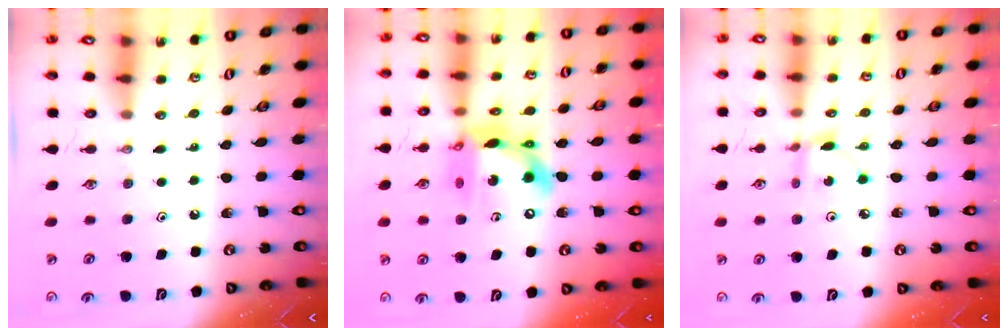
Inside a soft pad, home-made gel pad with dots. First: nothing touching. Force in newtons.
{"total": 14.9, "press": 14.8, "slide": 1.6}
{"total": 2.9, "press": 2.9, "slide": 0.1}